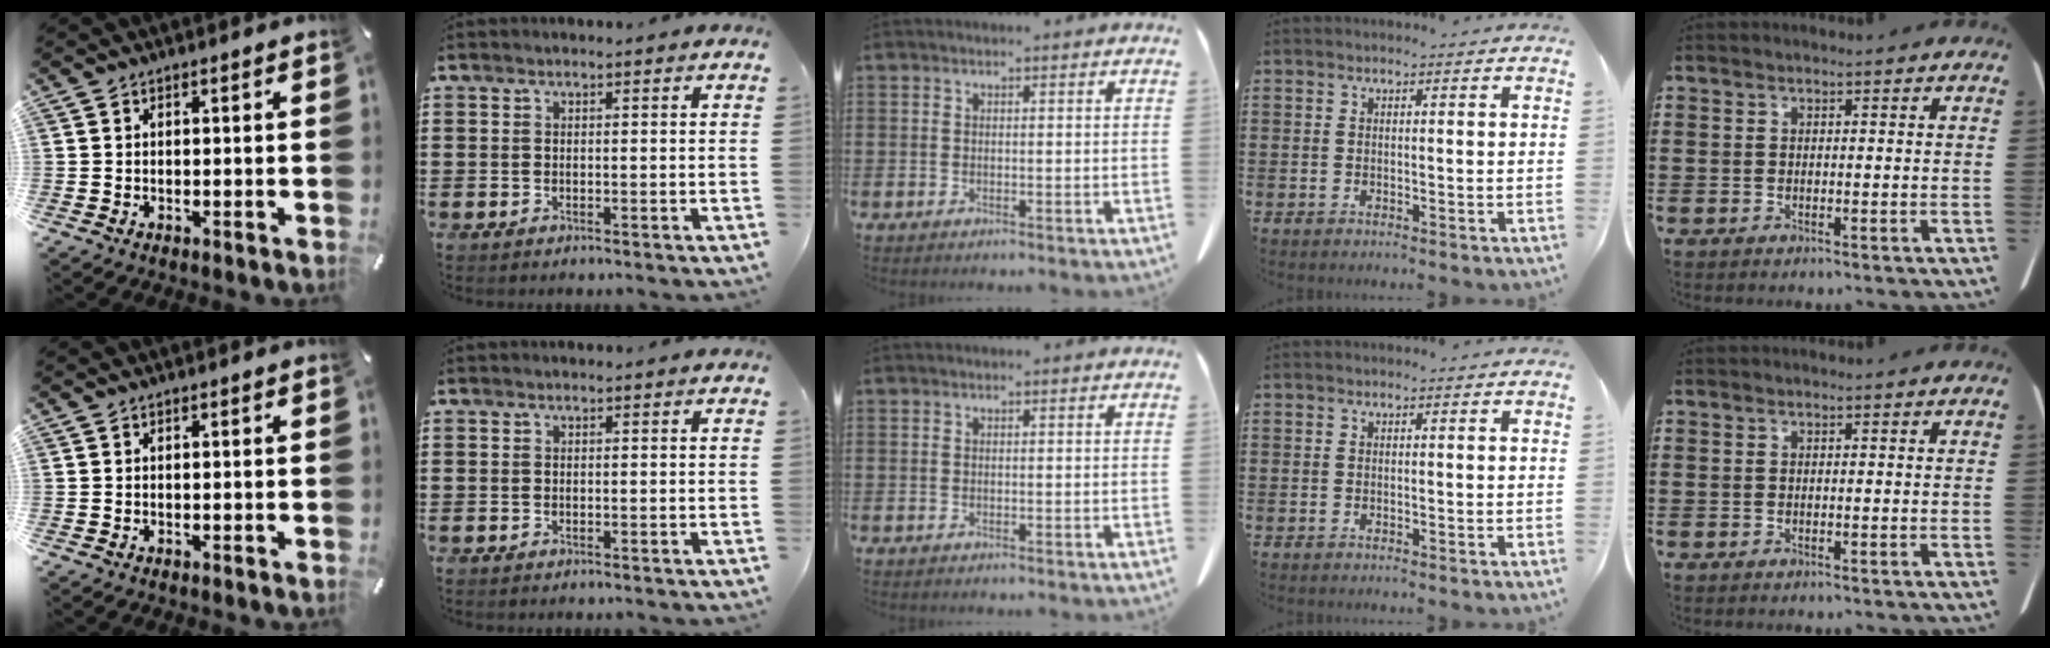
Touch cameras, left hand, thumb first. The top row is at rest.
{}